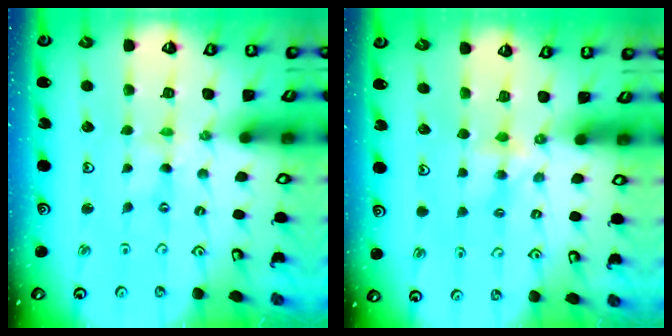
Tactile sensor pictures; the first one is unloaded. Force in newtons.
{"total": 4.2, "press": 4.1, "slide": 0.6}